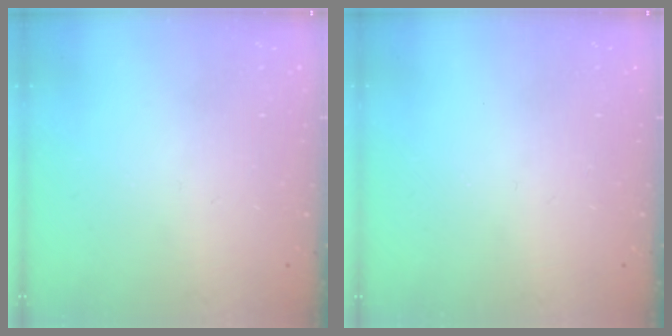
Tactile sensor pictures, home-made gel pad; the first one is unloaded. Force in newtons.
{"total": 0.0}